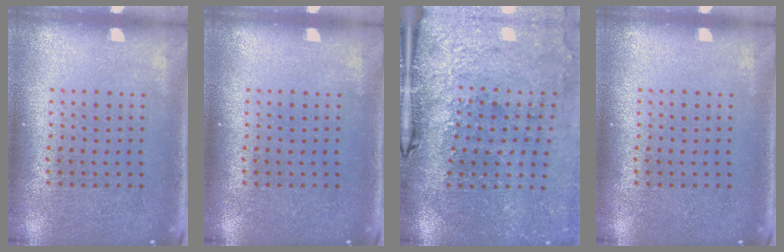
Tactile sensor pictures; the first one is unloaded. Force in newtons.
{"total": 0.0}
{"total": 3.5, "press": 3.1, "slide": 1.8}
{"total": 0.0}